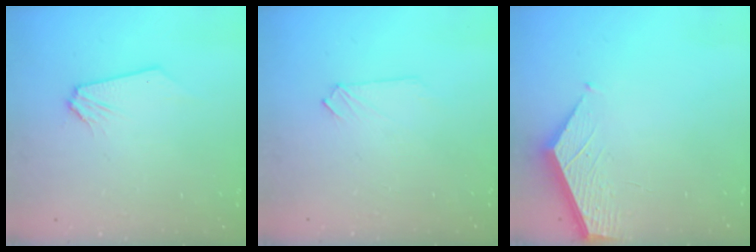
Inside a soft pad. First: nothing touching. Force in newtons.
{"total": 2.6, "press": 2.6, "slide": 0.6}
{"total": 2.4, "press": 2.4, "slide": 0.2}